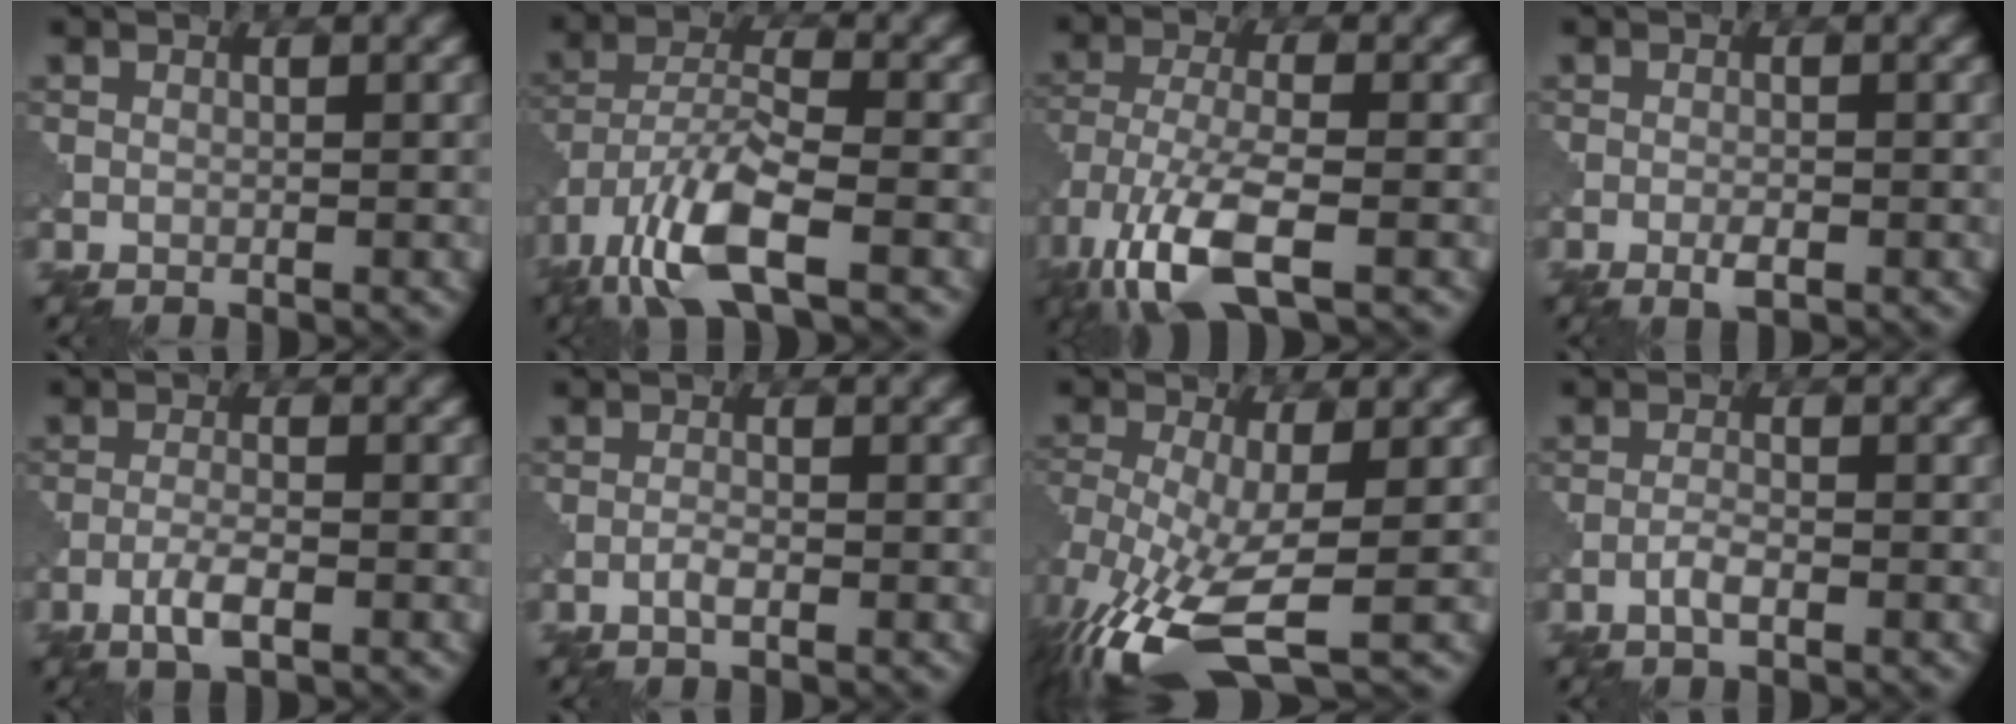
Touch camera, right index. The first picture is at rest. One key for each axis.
{"total": 8.6, "fx": -5.0, "fy": 2.6, "fz": 6.5, "tx": -0.130, "ty": -0.001, "tz": -0.106}
{"total": 8.8, "fx": -4.8, "fy": 3.2, "fz": 6.7, "tx": -0.153, "ty": -0.014, "tz": -0.097}
{"total": 1.5, "fx": -0.8, "fy": 0.4, "fz": 1.3, "tx": -0.025, "ty": -0.001, "tz": -0.016}
{"total": 2.6, "fx": -1.4, "fy": 0.6, "fz": 2.1, "tx": -0.045, "ty": 0.003, "tz": -0.031}
{"total": 1.1, "fx": -0.6, "fy": 0.2, "fz": 0.9, "tx": -0.020, "ty": 0.003, "tz": -0.014}
{"total": 9.6, "fx": -4.1, "fy": 3.9, "fz": 7.8, "tx": -0.171, "ty": -0.017, "tz": -0.079}
{"total": 1.6, "fx": -0.8, "fy": 0.3, "fz": 1.3, "tx": -0.026, "ty": 0.004, "tz": -0.021}